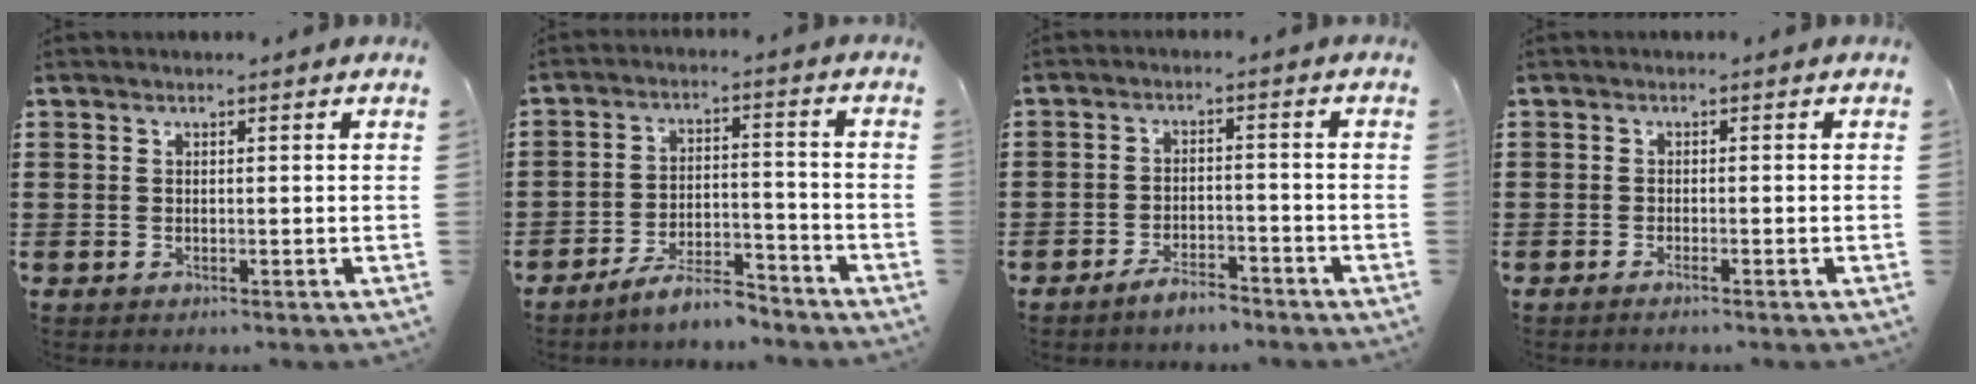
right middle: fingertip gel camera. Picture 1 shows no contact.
{"total": 6.5, "force": [-6.0, 0.9, 2.1], "torque": [-0.035, 0.008, -0.114]}
{"total": 3.6, "force": [-3.4, 0.8, 1.0], "torque": [-0.017, 0.010, -0.067]}
{"total": 0.7, "force": [-0.6, 0.0, 0.5], "torque": [-0.009, -0.002, -0.011]}